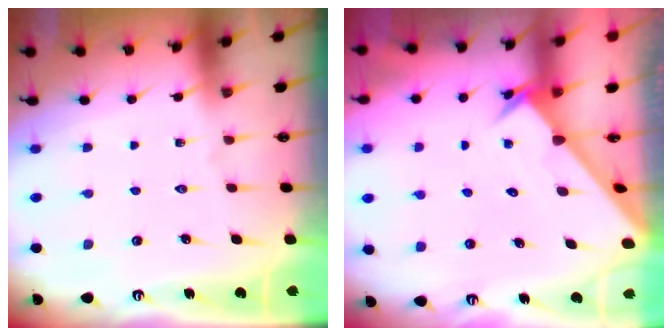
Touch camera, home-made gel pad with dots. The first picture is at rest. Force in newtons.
{"total": 2.7, "press": 2.6, "slide": 0.2}